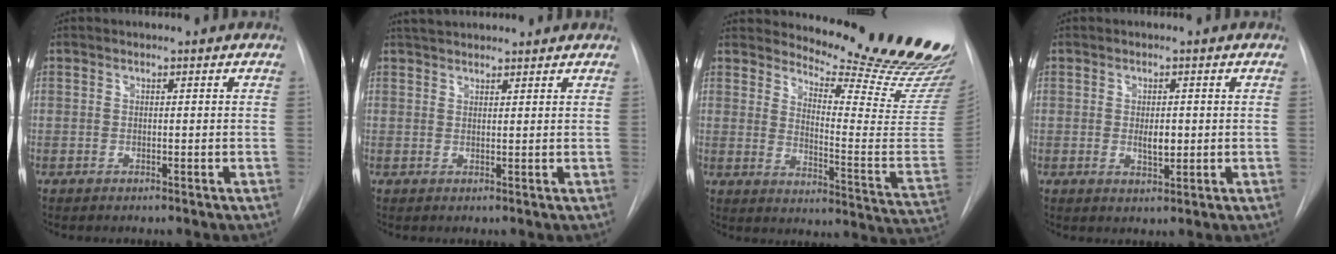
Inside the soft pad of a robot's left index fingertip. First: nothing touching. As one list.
[{"total": 6.5, "force": [6.0, 1.3, 2.1], "torque": [-0.034, 0.039, 0.088]}, {"total": 22.8, "force": [21.1, 1.9, 8.6], "torque": [-0.113, -0.151, 0.250]}, {"total": 2.7, "force": [0.0, 1.2, 2.4], "torque": [-0.039, -0.003, 0.003]}]